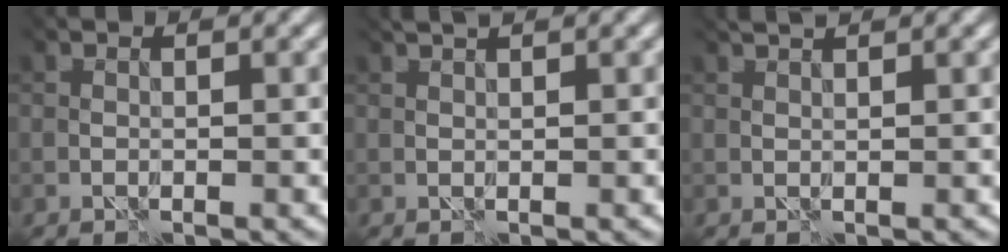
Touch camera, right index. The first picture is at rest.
{"total": 1.6, "force": [1.5, -0.5, 0.3], "torque": [-0.012, 0.002, 0.028]}
{"total": 2.1, "force": [2.0, -0.3, 0.5], "torque": [-0.015, 0.003, 0.032]}